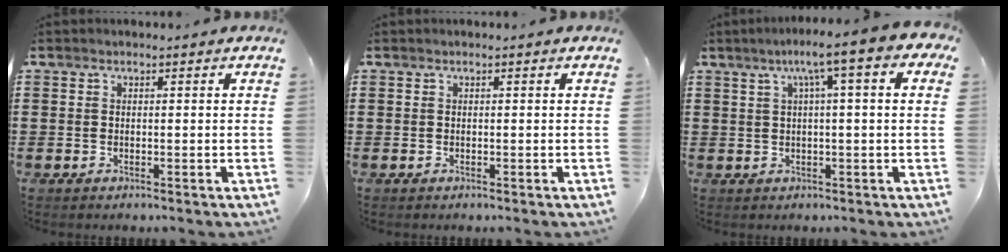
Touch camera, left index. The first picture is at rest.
{"total": 0.0}
{"total": 5.9, "force": [1.9, -0.1, 5.6], "torque": [-0.110, 0.001, 0.026]}